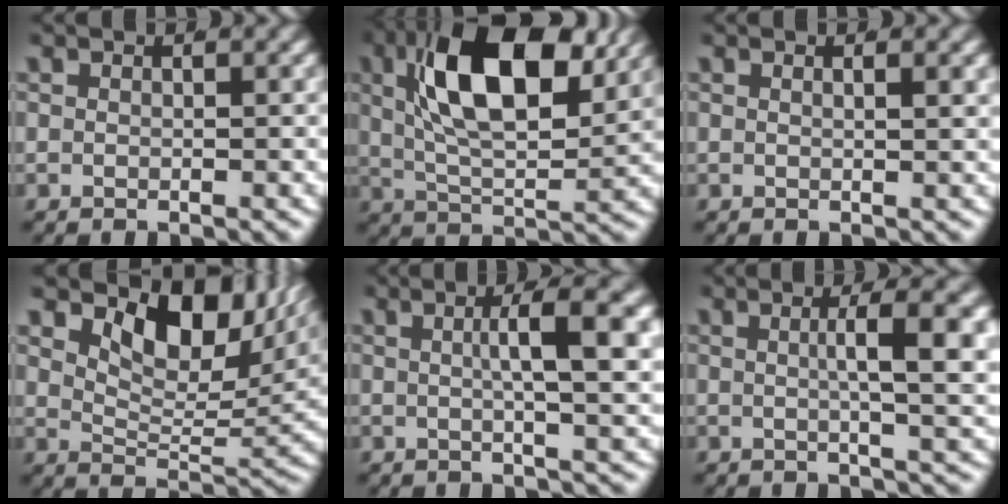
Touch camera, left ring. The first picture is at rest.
{"total": 10.4, "force": [3.8, 4.0, 8.8], "torque": [-0.155, -0.007, 0.067]}
{"total": 1.1, "force": [0.4, -0.5, 0.8], "torque": [-0.011, -0.003, 0.009]}
{"total": 10.0, "force": [4.9, 4.8, 7.3], "torque": [-0.101, 0.002, 0.076]}
{"total": 4.5, "force": [0.7, -0.3, 4.4], "torque": [-0.065, 0.002, 0.014]}
{"total": 4.4, "force": [0.8, -0.3, 4.4], "torque": [-0.063, -0.002, 0.015]}